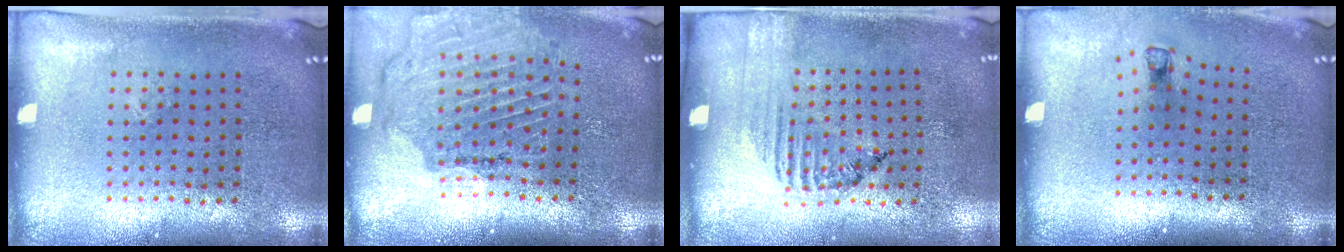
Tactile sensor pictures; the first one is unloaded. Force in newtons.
{"total": 1.6, "press": 1.6, "slide": 0.1}
{"total": 1.5, "press": 1.1, "slide": 1.1}
{"total": 0.7, "press": 0.4, "slide": 0.6}